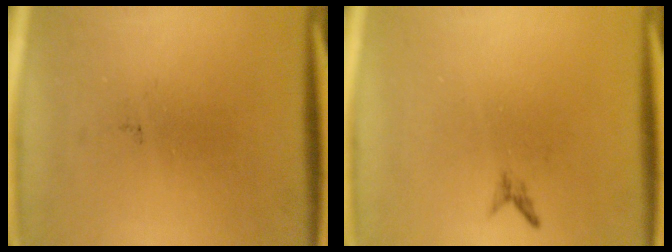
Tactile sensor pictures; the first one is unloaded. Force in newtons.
{"total": 0.7}